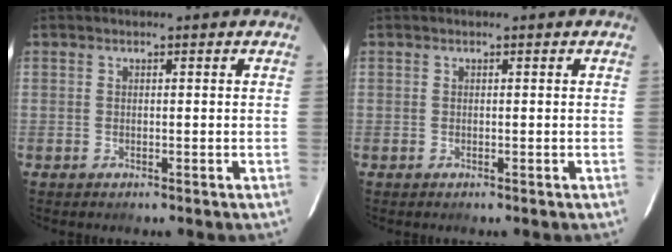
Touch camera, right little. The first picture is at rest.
{"total": 0.0}